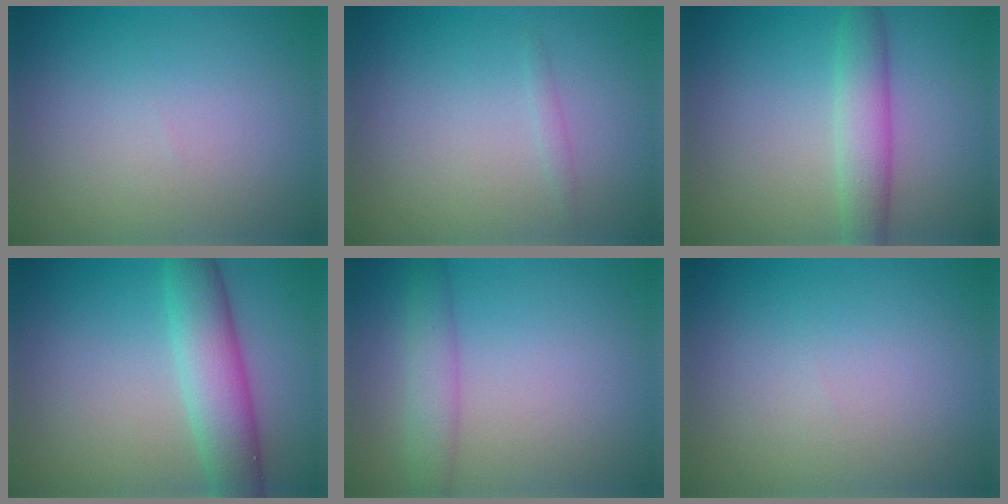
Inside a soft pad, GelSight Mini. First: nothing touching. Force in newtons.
{"total": 0.5, "press": 0.5, "slide": 0.0}
{"total": 3.6, "press": 3.6, "slide": 0.0}
{"total": 5.6, "press": 5.6, "slide": 0.2}
{"total": 2.8, "press": 2.8, "slide": 0.1}
{"total": 0.0}